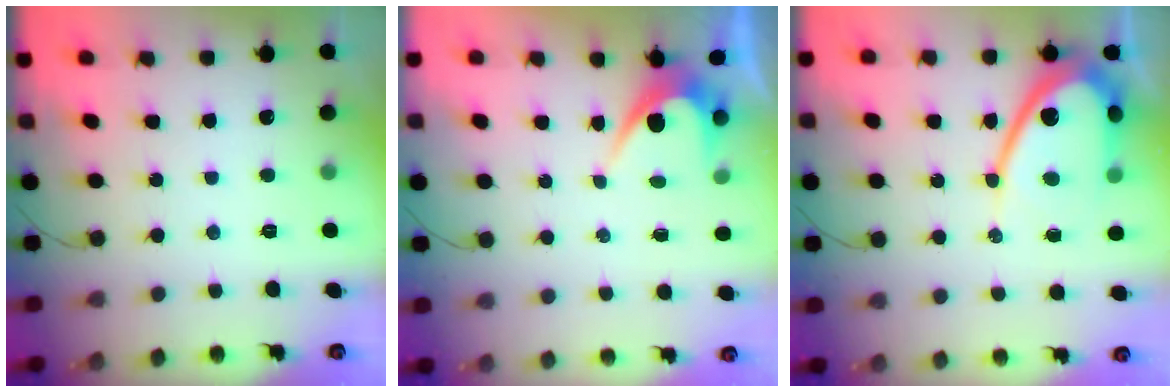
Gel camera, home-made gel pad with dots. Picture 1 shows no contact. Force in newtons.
{"total": 4.1, "press": 4.1, "slide": 0.2}
{"total": 14.8, "press": 14.7, "slide": 1.3}